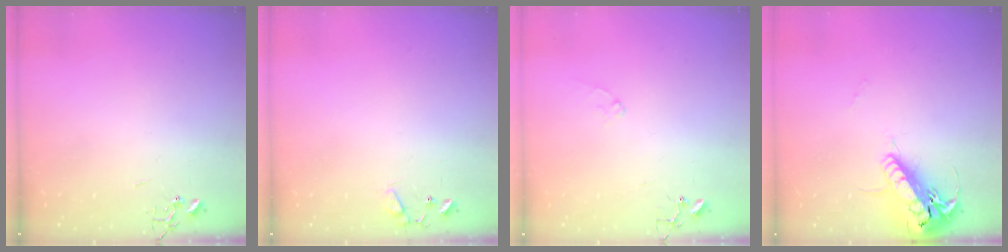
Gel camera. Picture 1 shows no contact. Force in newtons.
{"total": 7.7, "press": 7.7, "slide": 0.5}
{"total": 7.5, "press": 7.5, "slide": 0.7}
{"total": 19.2, "press": 18.9, "slide": 3.3}